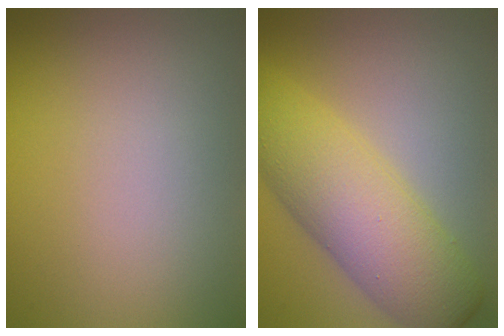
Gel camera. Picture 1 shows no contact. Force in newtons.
{"total": 8.4, "press": 8.4, "slide": 0.1}